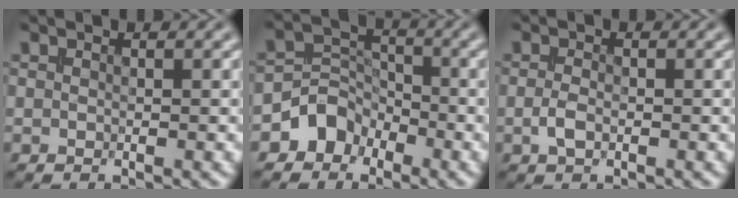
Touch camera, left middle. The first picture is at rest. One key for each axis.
{"total": 3.1, "fx": -1.9, "fy": 2.4, "fz": 0.4, "tx": 0.007, "ty": 0.010, "tz": -0.040}
{"total": 1.5, "fx": -0.4, "fy": 0.9, "fz": 1.2, "tx": -0.024, "ty": -0.001, "tz": -0.011}